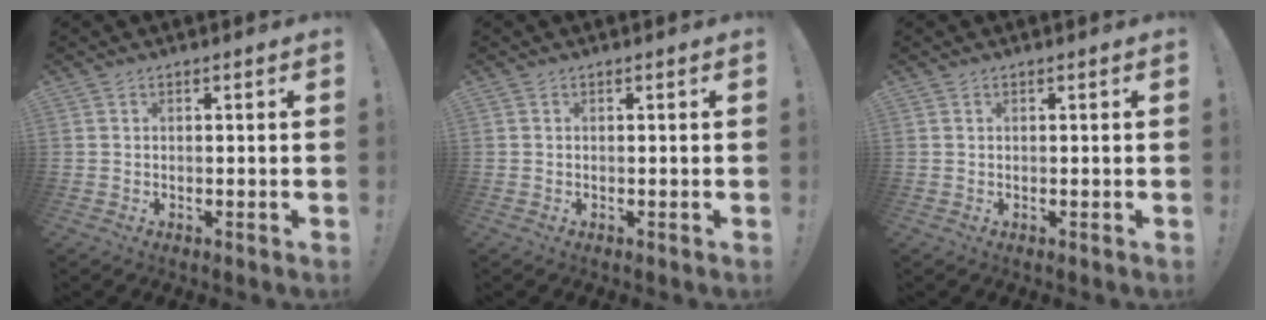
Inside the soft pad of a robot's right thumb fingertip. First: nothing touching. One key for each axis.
{"total": 0.0}
{"total": 0.0}